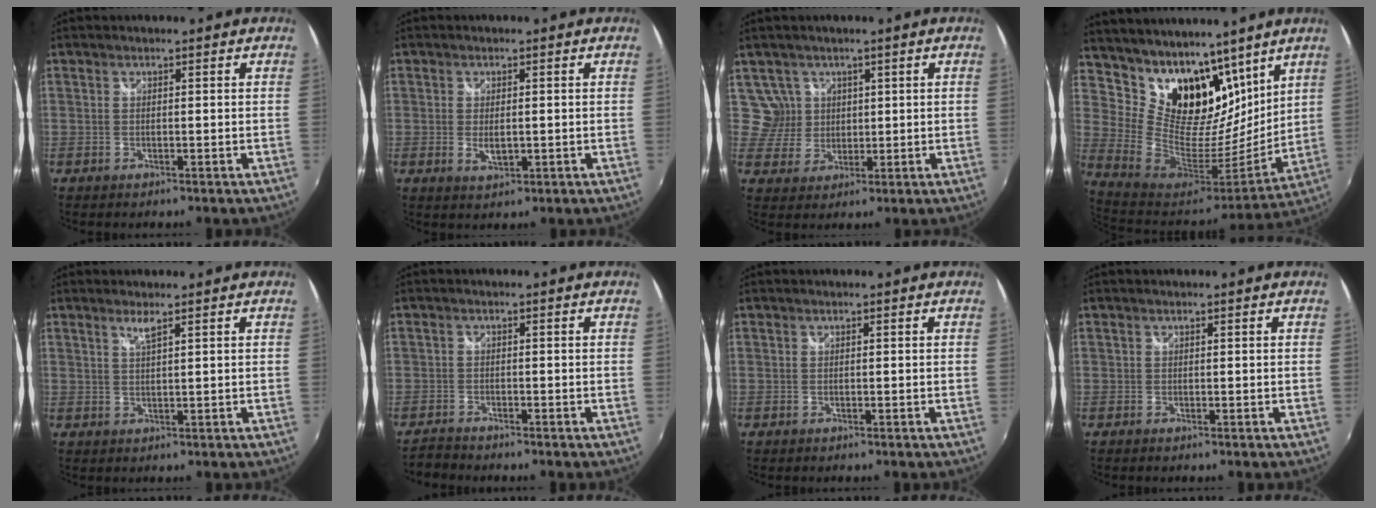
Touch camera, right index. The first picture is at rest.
{"total": 3.3, "force": [-0.5, 1.6, 2.8], "torque": [-0.051, -0.007, -0.005]}
{"total": 4.7, "force": [2.0, 4.2, -0.1], "torque": [0.011, 0.009, 0.040]}
{"total": 22.2, "force": [14.6, 13.5, 9.9], "torque": [-0.221, -0.008, 0.275]}
{"total": 1.9, "force": [1.3, -0.1, 1.3], "torque": [-0.025, -0.001, 0.022]}
{"total": 2.5, "force": [-2.5, 0.6, 0.1], "torque": [-0.013, -0.007, -0.052]}
{"total": 0.0}
{"total": 0.0}